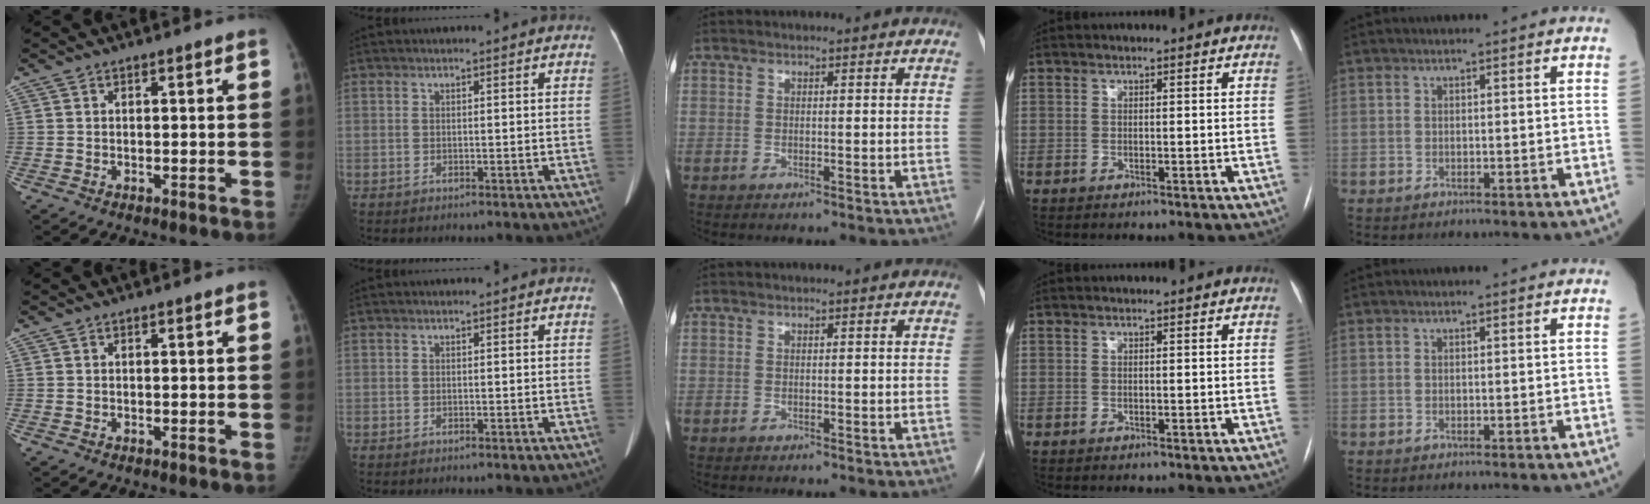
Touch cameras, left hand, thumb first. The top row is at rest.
{}